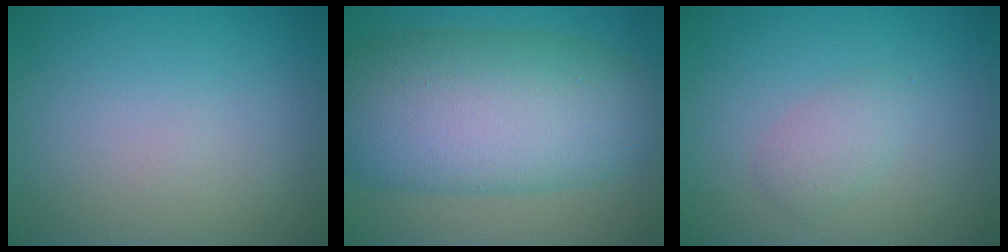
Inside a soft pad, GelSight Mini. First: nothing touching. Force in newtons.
{"total": 12.8, "press": 12.8, "slide": 0.2}
{"total": 1.7, "press": 1.7, "slide": 0.1}